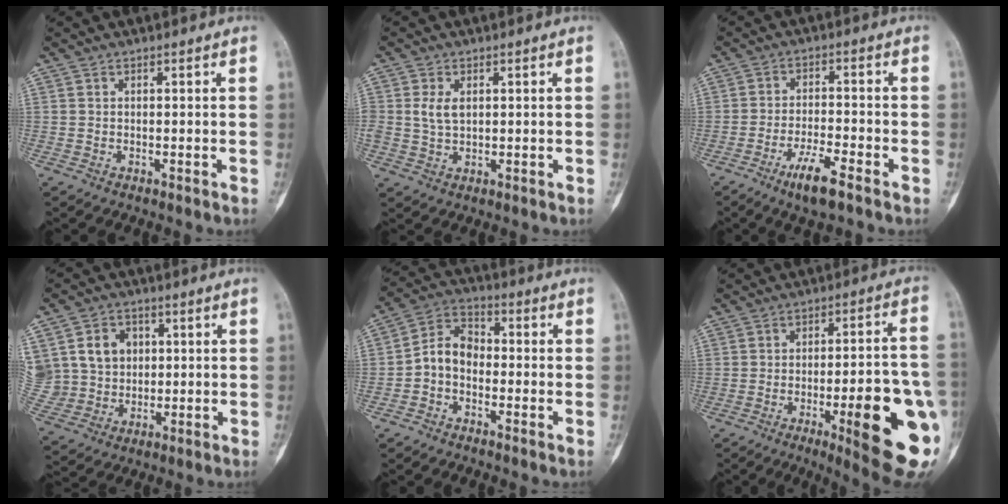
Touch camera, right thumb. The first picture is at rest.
{"total": 3.7, "force": [0.8, 2.2, 2.9], "torque": [-0.055, -0.001, 0.018]}
{"total": 7.0, "force": [-4.5, 1.5, 5.2], "torque": [-0.100, 0.017, -0.079]}
{"total": 14.0, "force": [3.2, 12.1, 6.2], "torque": [-0.108, 0.015, 0.076]}
{"total": 7.0, "force": [-1.7, 5.1, 4.5], "torque": [-0.068, 0.033, -0.047]}
{"total": 20.4, "force": [-6.2, 4.6, 18.9], "torque": [-0.205, 0.011, -0.069]}